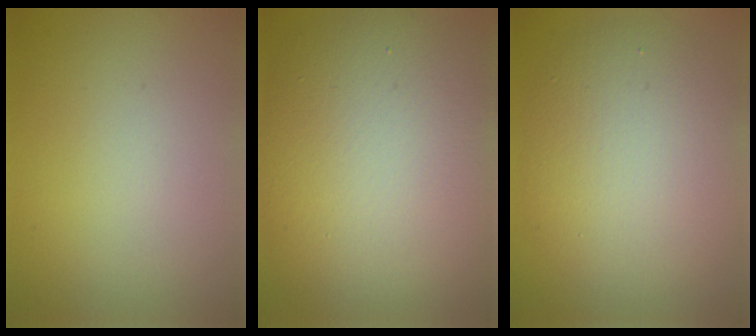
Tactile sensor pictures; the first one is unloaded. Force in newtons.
{"total": 13.5, "press": 13.5, "slide": 0.6}
{"total": 8.3, "press": 8.2, "slide": 0.5}